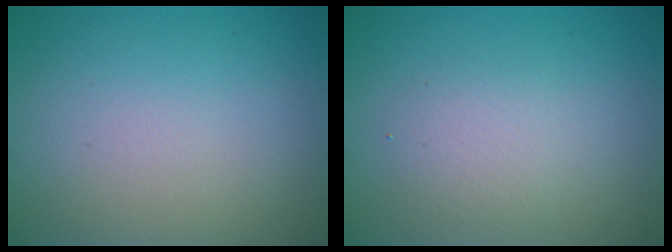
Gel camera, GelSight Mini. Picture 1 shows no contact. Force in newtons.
{"total": 2.2, "press": 2.2, "slide": 0.2}